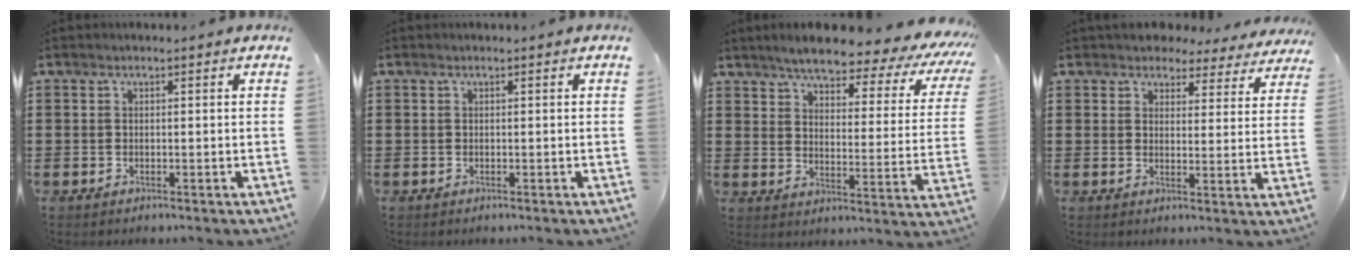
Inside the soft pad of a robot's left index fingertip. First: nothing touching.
{"total": 0.0}
{"total": 6.1, "force": [5.3, 0.7, 2.9], "torque": [-0.068, -0.040, 0.084]}
{"total": 4.0, "force": [3.8, 1.2, 0.4], "torque": [-0.023, -0.016, 0.065]}